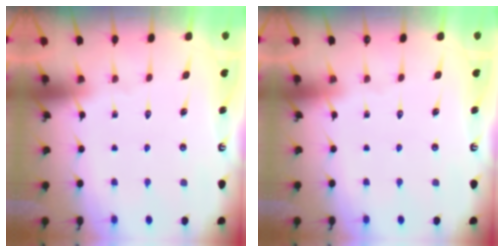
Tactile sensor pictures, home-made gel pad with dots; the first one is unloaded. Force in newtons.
{"total": 0.0}